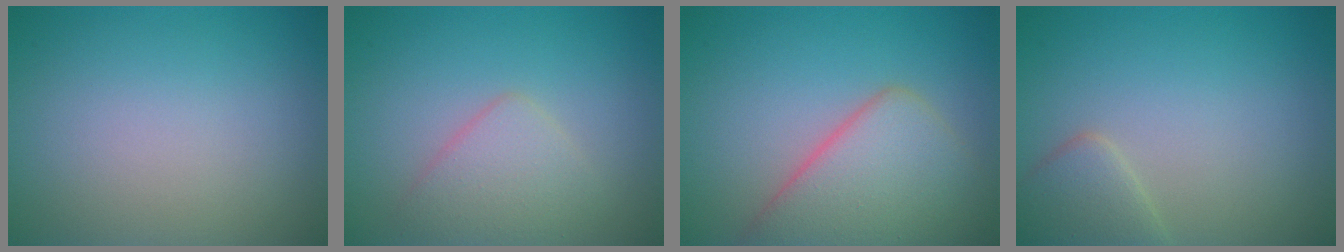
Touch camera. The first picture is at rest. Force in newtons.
{"total": 2.7, "press": 2.7, "slide": 0.2}
{"total": 6.7, "press": 6.7, "slide": 0.4}
{"total": 2.6, "press": 2.6, "slide": 0.1}